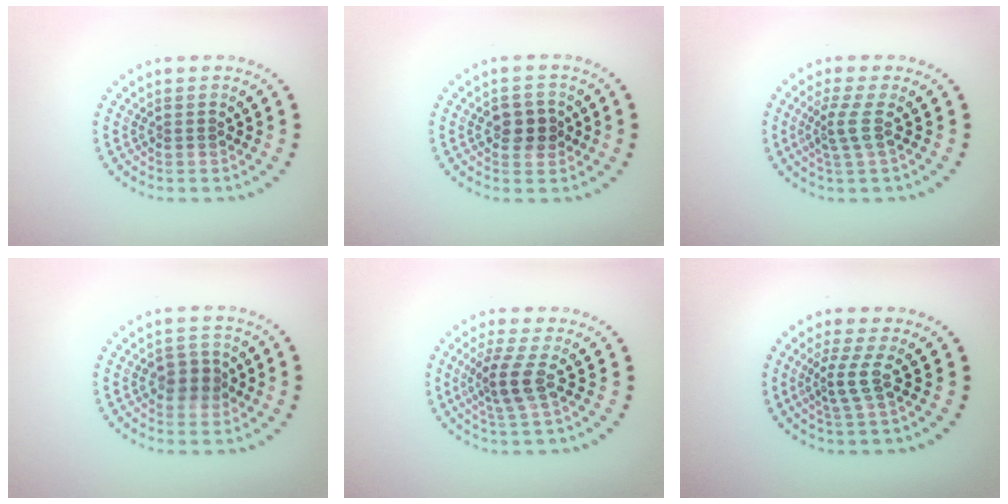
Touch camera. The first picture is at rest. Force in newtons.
{"total": 2.4, "press": 2.3, "slide": 0.6}
{"total": 2.2, "press": 1.5, "slide": 1.6}
{"total": 2.6, "press": 2.5, "slide": 0.8}
{"total": 2.9, "press": 2.4, "slide": 1.7}
{"total": 2.4, "press": 1.5, "slide": 1.8}